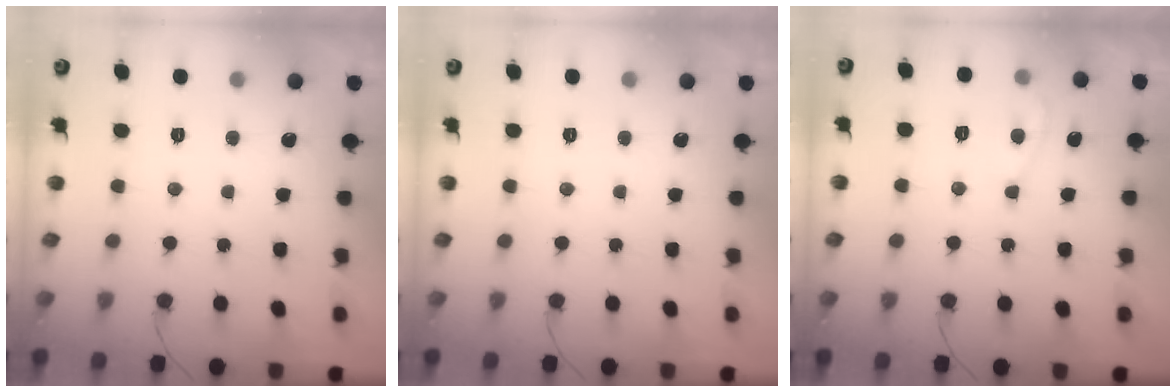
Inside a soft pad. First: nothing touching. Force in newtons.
{"total": 0.0}
{"total": 4.4, "press": 4.4, "slide": 0.4}